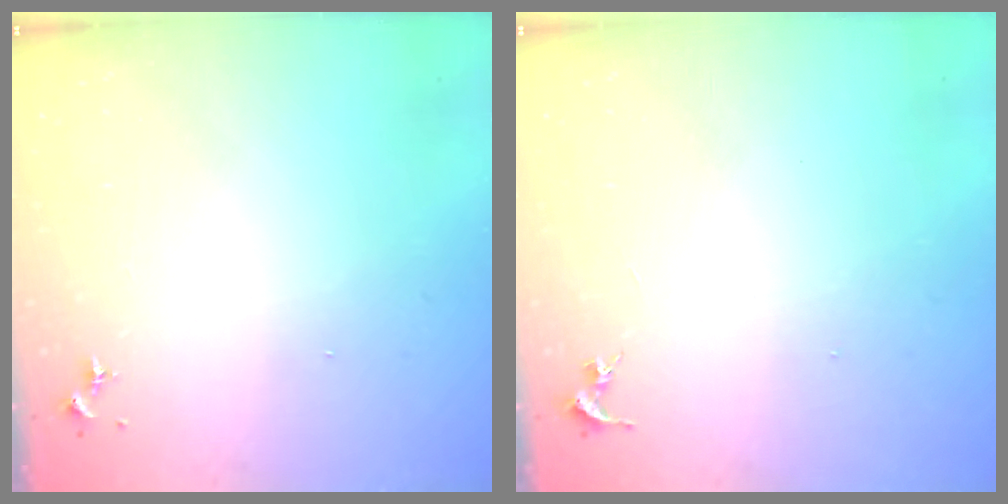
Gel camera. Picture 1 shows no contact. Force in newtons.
{"total": 0.0}